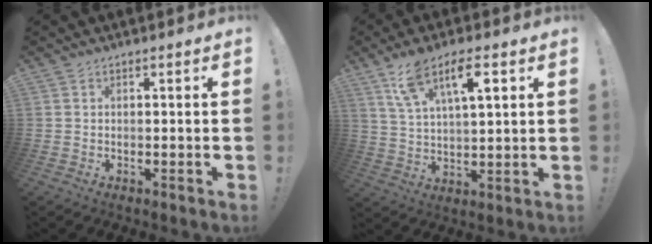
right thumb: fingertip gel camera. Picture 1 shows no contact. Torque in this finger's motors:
{"motor_torque": [-0.67, 0.94, 1.25, 0.52, 0.27]}